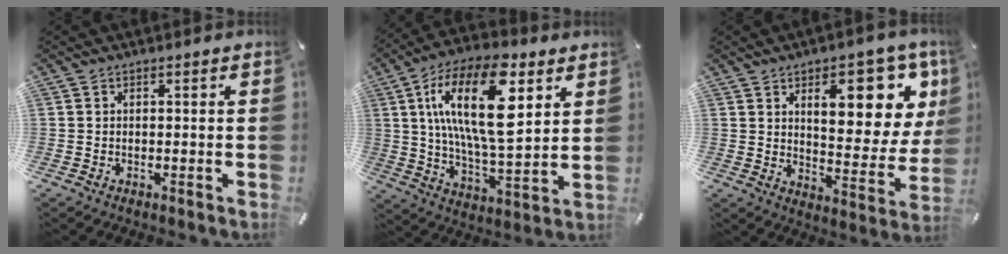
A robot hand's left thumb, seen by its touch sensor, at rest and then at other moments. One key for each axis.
{"total": 21.8, "fx": 8.0, "fy": 8.9, "fz": 18.3, "tx": -0.359, "ty": -0.021, "tz": 0.120}
{"total": 16.6, "fx": 8.5, "fy": 7.5, "fz": 12.1, "tx": -0.149, "ty": -0.049, "tz": 0.135}